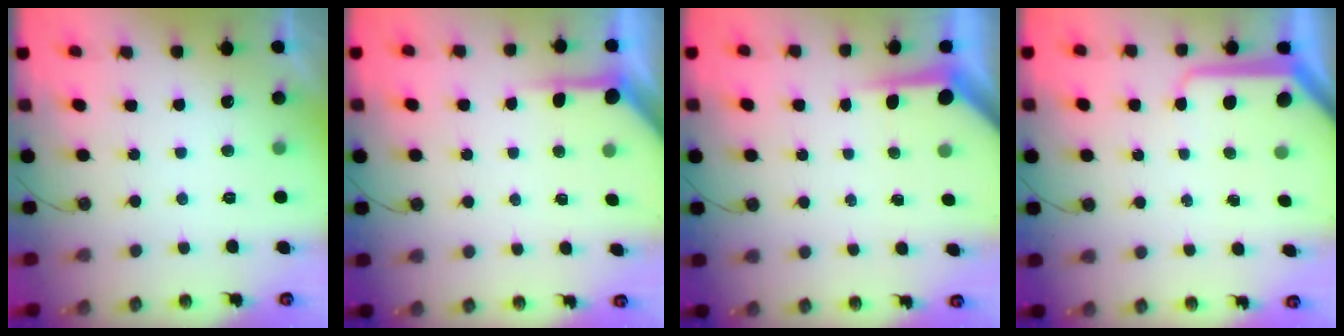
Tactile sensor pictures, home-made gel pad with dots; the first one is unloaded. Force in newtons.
{"total": 4.1, "press": 4.1, "slide": 0.3}
{"total": 4.0, "press": 4.0, "slide": 0.3}
{"total": 8.4, "press": 8.4, "slide": 0.8}